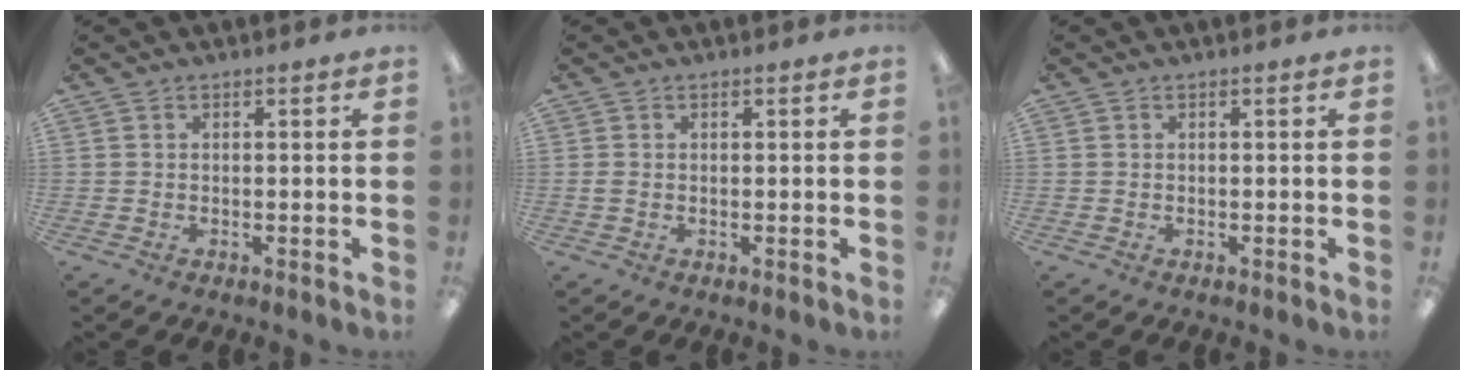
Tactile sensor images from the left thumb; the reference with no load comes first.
{"total": 0.9, "force": [0.0, 0.7, 0.6], "torque": [-0.012, 0.002, -0.001]}
{"total": 0.0}